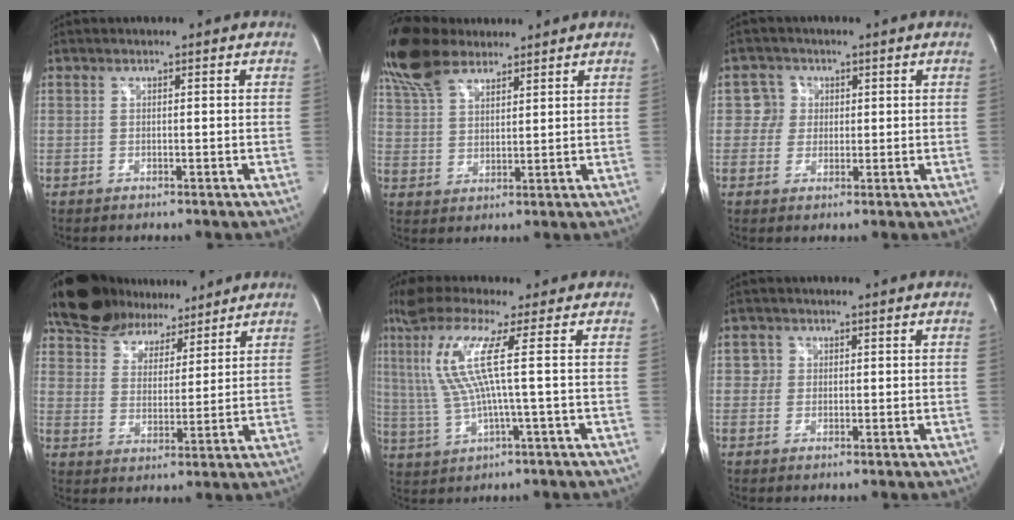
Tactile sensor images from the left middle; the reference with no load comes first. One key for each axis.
{"total": 10.0, "fx": 8.2, "fy": 3.9, "fz": 4.2, "tx": -0.099, "ty": 0.028, "tz": 0.167}
{"total": 3.4, "fx": 0.6, "fy": 3.3, "fz": 0.2, "tx": 0.001, "ty": 0.012, "tz": 0.012}
{"total": 12.2, "fx": 10.3, "fy": 5.5, "fz": 3.6, "tx": -0.060, "ty": 0.024, "tz": 0.176}
{"total": 11.3, "fx": 2.8, "fy": -0.7, "fz": 10.9, "tx": -0.240, "ty": 0.014, "tz": 0.054}
{"total": 1.9, "fx": 0.4, "fy": 1.8, "fz": 0.1, "tx": 0.007, "ty": 0.003, "tz": 0.003}